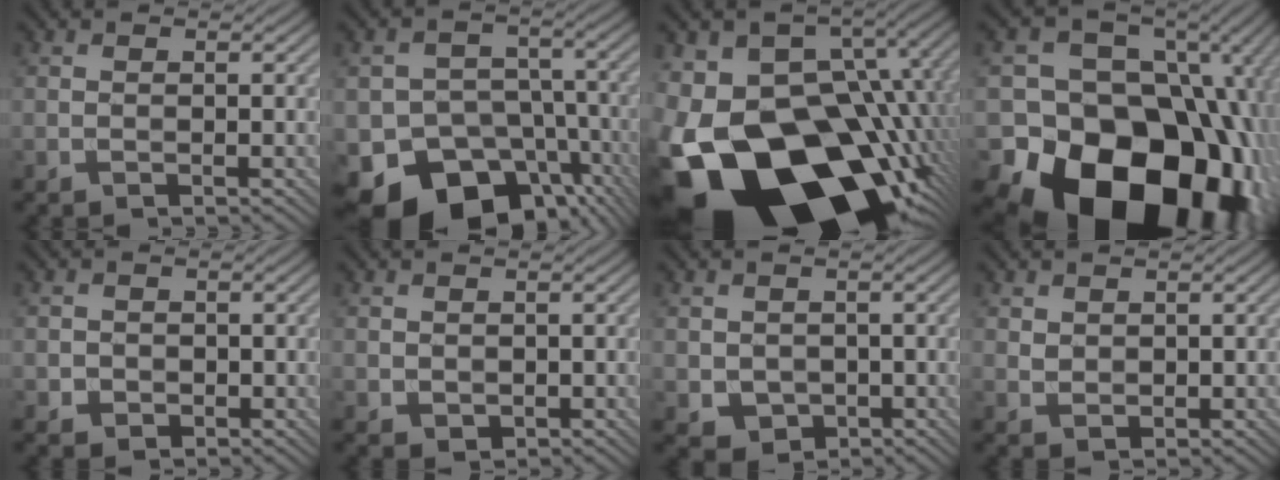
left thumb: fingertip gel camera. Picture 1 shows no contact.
{"total": 16.7, "force": [-9.9, 11.8, 6.6], "torque": [-0.116, -0.046, -0.150]}
{"total": 23.8, "force": [-10.4, 14.7, 15.6], "torque": [-0.295, -0.056, -0.138]}
{"total": 22.6, "force": [-7.9, 17.4, 12.0], "torque": [-0.220, -0.031, -0.123]}
{"total": 1.9, "force": [0.0, 1.8, 0.4], "torque": [-0.010, -0.008, -0.003]}
{"total": 1.4, "force": [0.7, 1.1, 0.5], "torque": [-0.018, -0.006, 0.019]}
{"total": 3.1, "force": [0.1, 2.8, 1.3], "torque": [-0.044, -0.012, 0.005]}
{"total": 1.9, "force": [1.3, 1.3, 0.7], "torque": [-0.019, -0.004, 0.030]}